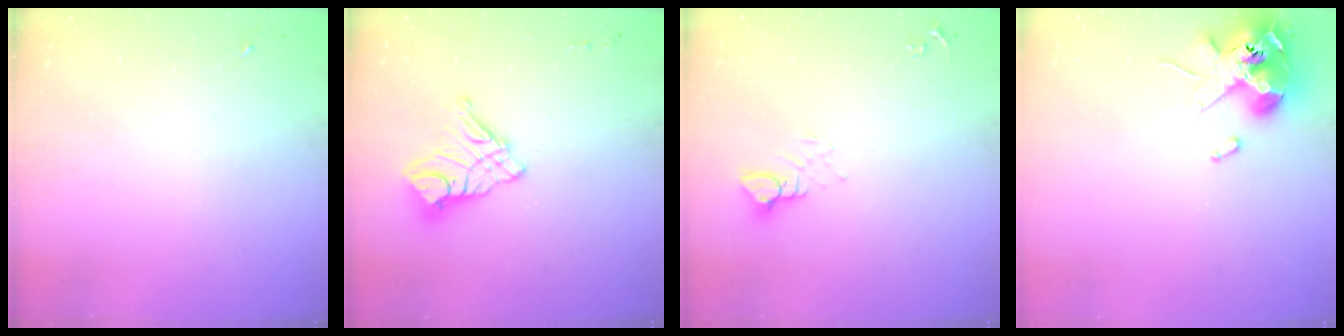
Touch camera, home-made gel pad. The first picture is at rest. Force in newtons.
{"total": 12.6, "press": 12.6, "slide": 1.2}
{"total": 4.2, "press": 4.2, "slide": 0.4}
{"total": 12.1, "press": 12.0, "slide": 2.0}